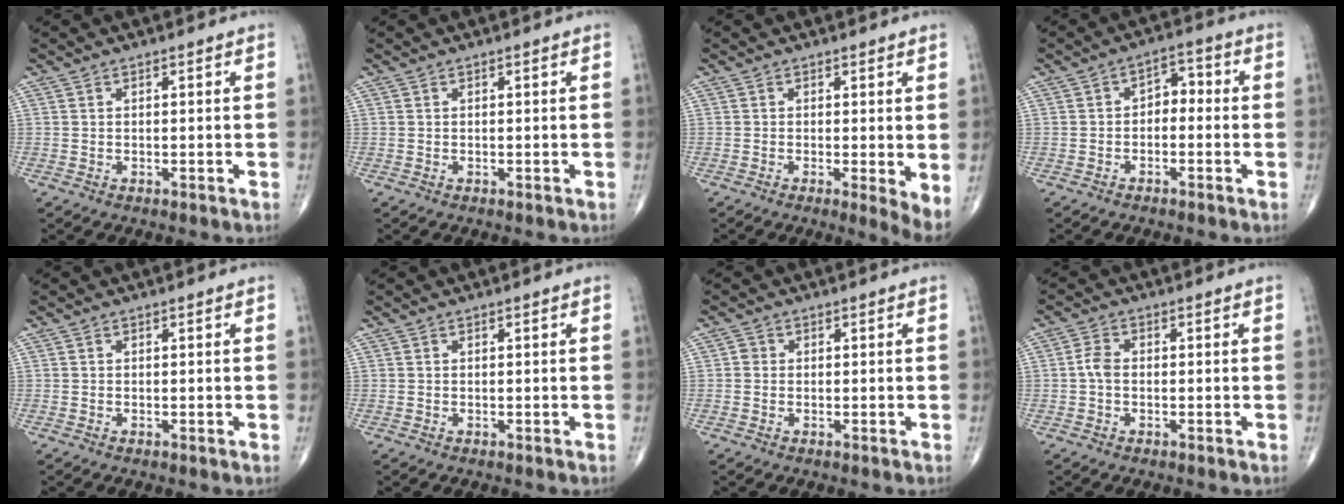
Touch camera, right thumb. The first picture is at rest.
{"total": 0.0}
{"total": 3.8, "force": [-0.1, 0.7, 3.7], "torque": [-0.058, -0.013, -0.006]}
{"total": 4.2, "force": [-0.7, 2.8, 3.0], "torque": [-0.023, 0.027, -0.024]}
{"total": 0.0}
{"total": 0.0}
{"total": 1.1, "force": [0.0, 1.0, 0.3], "torque": [0.000, 0.003, -0.004]}
{"total": 2.6, "force": [-0.4, 1.7, 2.0], "torque": [-0.038, 0.006, -0.014]}